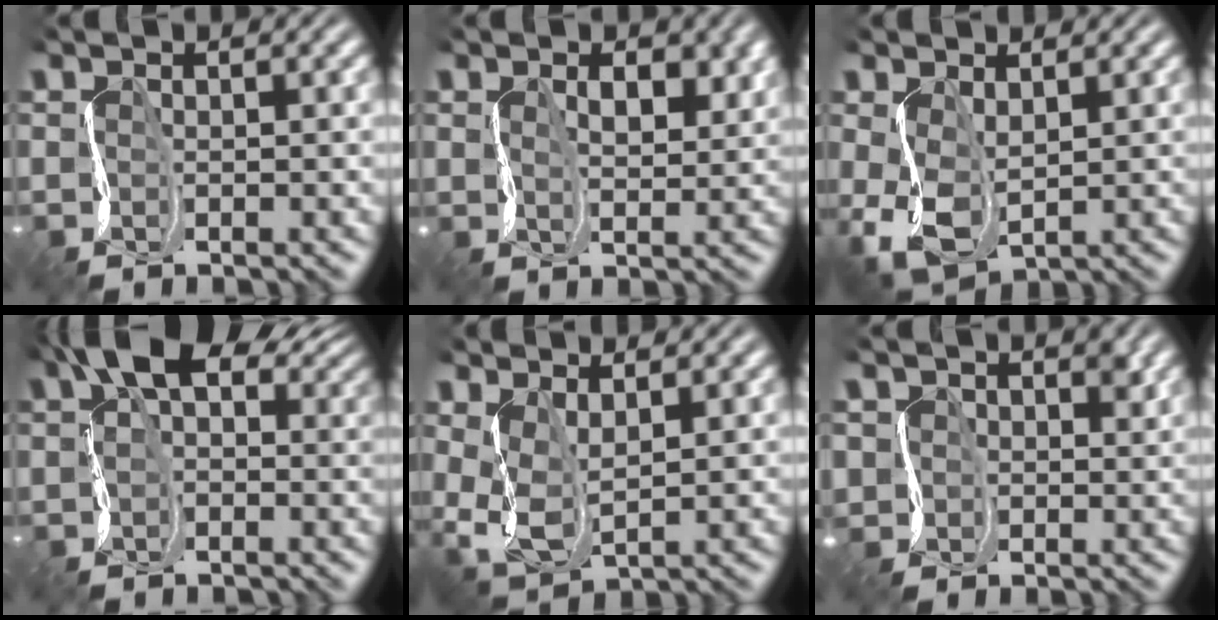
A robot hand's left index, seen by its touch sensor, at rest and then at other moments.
{"total": 2.5, "force": [0.8, 1.4, 1.9], "torque": [-0.041, -0.003, 0.023]}
{"total": 3.1, "force": [-0.7, 2.0, 2.2], "torque": [-0.078, -0.006, -0.002]}
{"total": 7.8, "force": [3.5, 4.7, 5.2], "torque": [-0.086, 0.014, 0.055]}
{"total": 2.7, "force": [0.1, 1.5, 2.2], "torque": [-0.074, -0.008, 0.011]}
{"total": 1.8, "force": [0.3, 1.7, -0.5], "torque": [-0.009, -0.005, 0.008]}